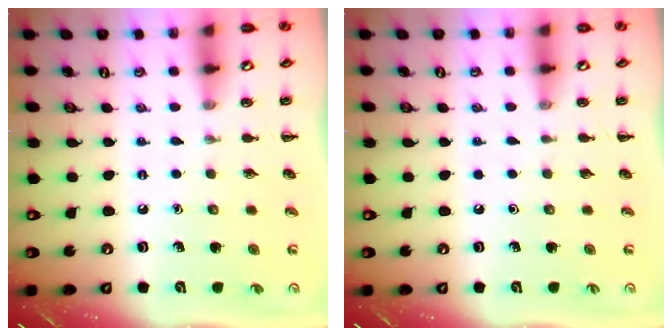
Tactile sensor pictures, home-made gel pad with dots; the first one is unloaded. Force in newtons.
{"total": 0.0}